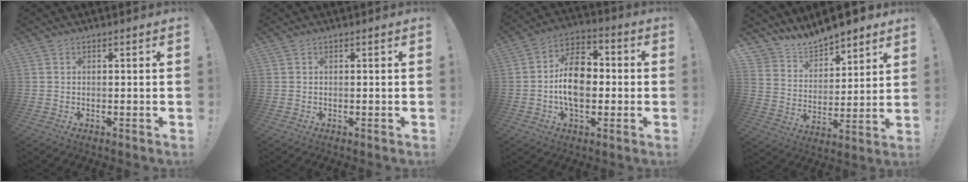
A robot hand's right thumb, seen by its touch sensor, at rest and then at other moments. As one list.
[{"total": 0.0}, {"total": 14.0, "force": [-1.3, 9.4, 10.2], "torque": [-0.183, 0.019, -0.028]}, {"total": 9.8, "force": [9.5, 2.5, 0.4], "torque": [-0.034, -0.089, 0.175]}]